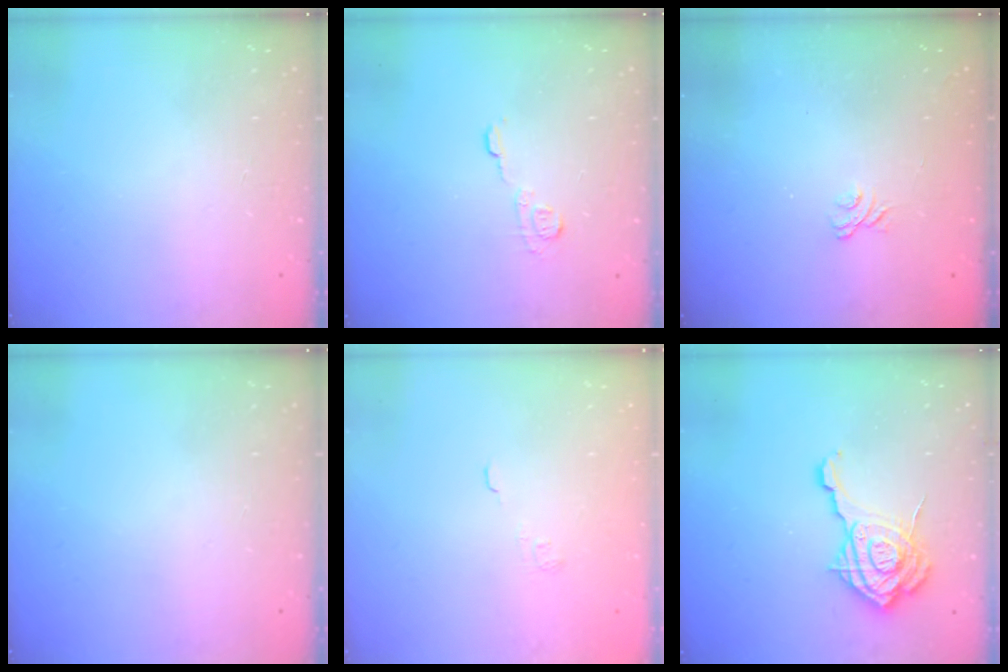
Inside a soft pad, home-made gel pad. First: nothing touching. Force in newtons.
{"total": 7.2, "press": 7.2, "slide": 0.4}
{"total": 1.8, "press": 1.4, "slide": 1.1}
{"total": 0.0}
{"total": 2.0, "press": 1.5, "slide": 1.3}
{"total": 18.5, "press": 18.4, "slide": 2.1}